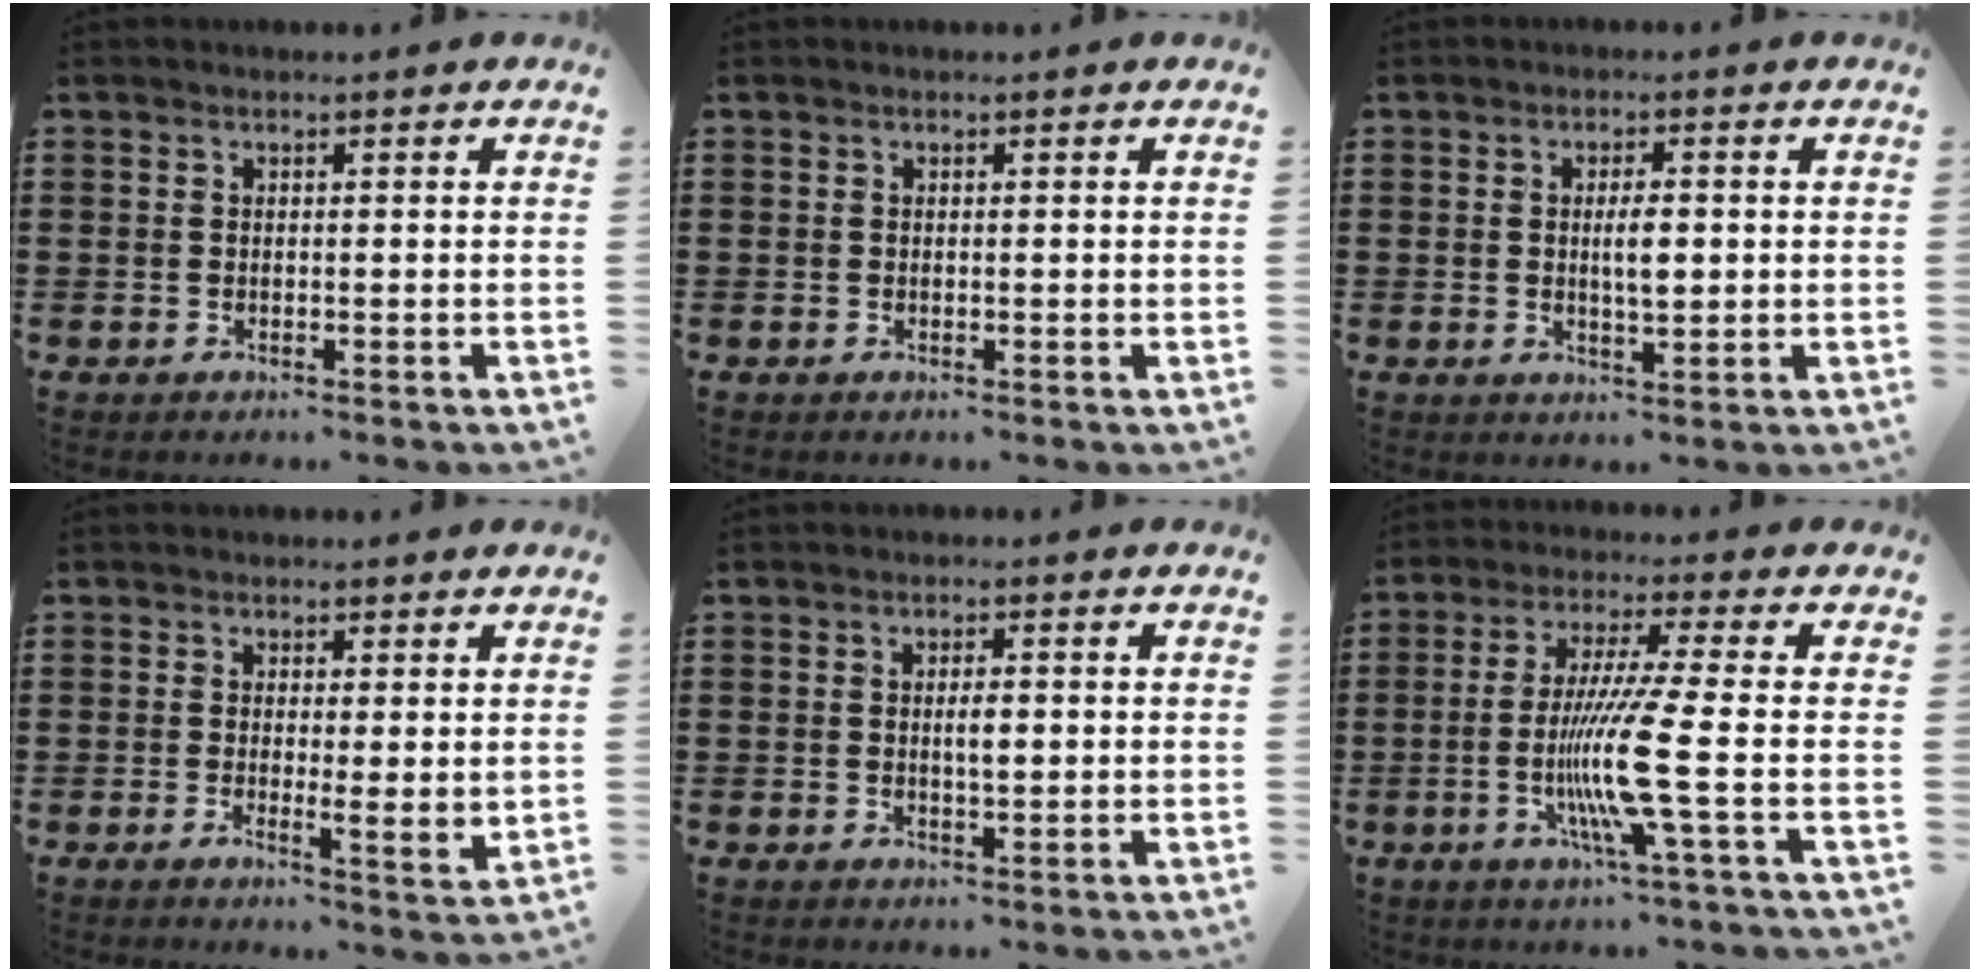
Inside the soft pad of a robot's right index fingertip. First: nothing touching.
{"total": 0.0}
{"total": 4.0, "force": [0.2, 1.2, 3.8], "torque": [-0.064, -0.002, 0.000]}
{"total": 2.8, "force": [1.0, 0.6, 2.6], "torque": [-0.043, -0.005, 0.018]}
{"total": 2.6, "force": [0.1, 0.7, 2.5], "torque": [-0.048, -0.001, 0.000]}
{"total": 11.2, "force": [-2.5, -0.8, 10.9], "torque": [-0.222, -0.025, -0.058]}